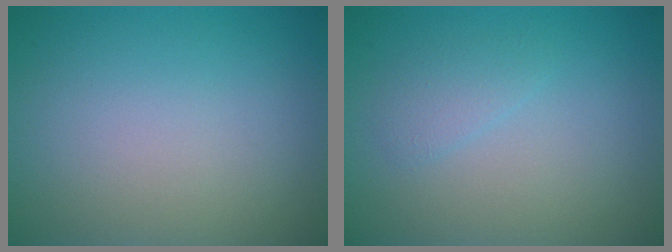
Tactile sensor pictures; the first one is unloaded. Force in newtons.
{"total": 1.2, "press": 1.2, "slide": 0.1}